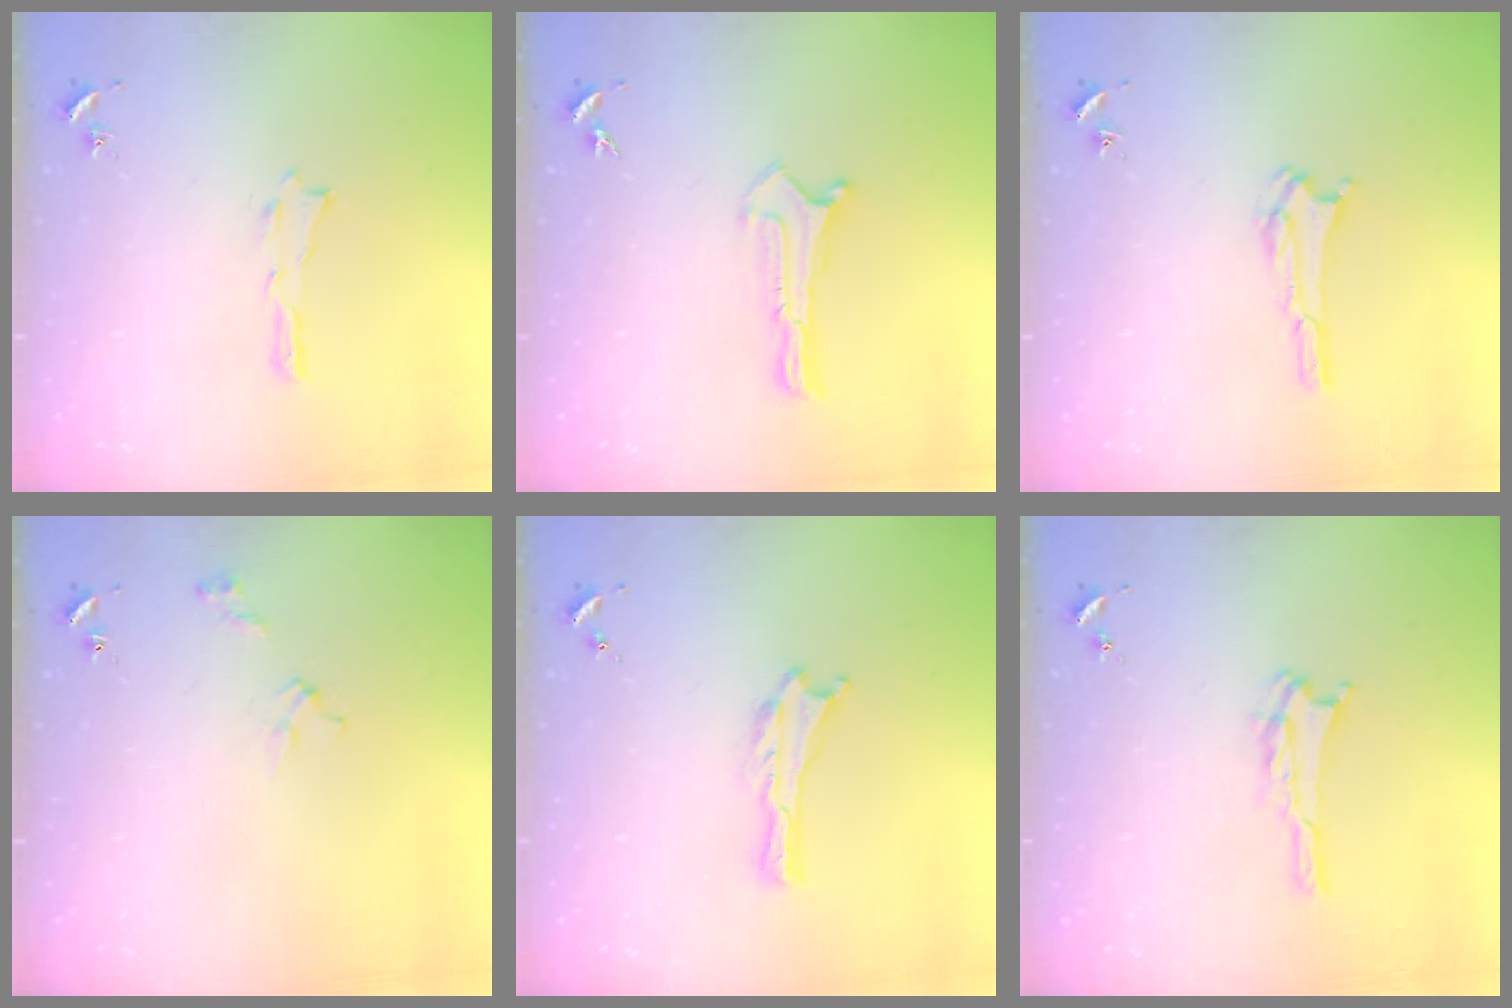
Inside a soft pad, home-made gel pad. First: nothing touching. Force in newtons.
{"total": 0.0}
{"total": 1.8, "press": 1.8, "slide": 0.2}
{"total": 2.7, "press": 2.6, "slide": 0.3}
{"total": 0.0}
{"total": 2.8, "press": 2.8, "slide": 0.3}